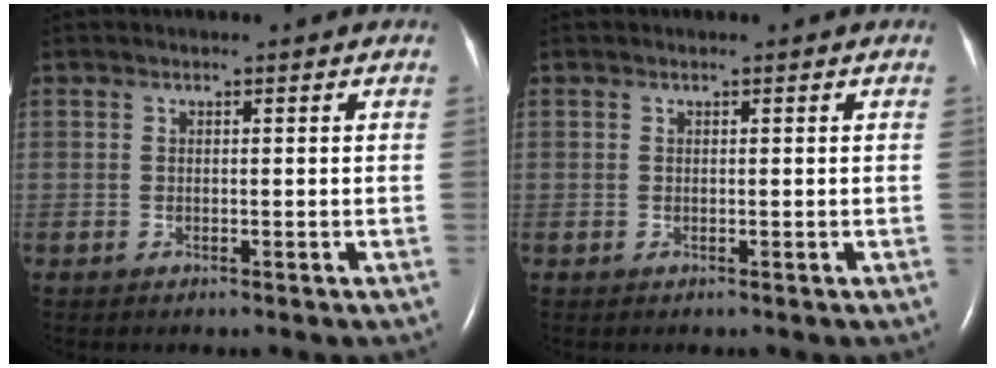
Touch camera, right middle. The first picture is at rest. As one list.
[{"total": 0.0}]